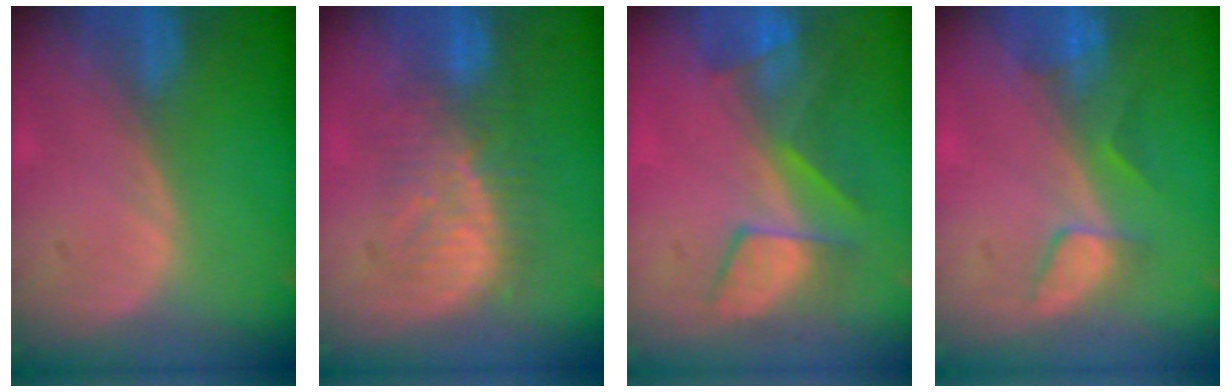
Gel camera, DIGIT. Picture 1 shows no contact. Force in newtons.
{"total": 8.0, "press": 7.8, "slide": 1.6}
{"total": 7.7, "press": 7.3, "slide": 2.5}
{"total": 3.4, "press": 3.4, "slide": 0.3}